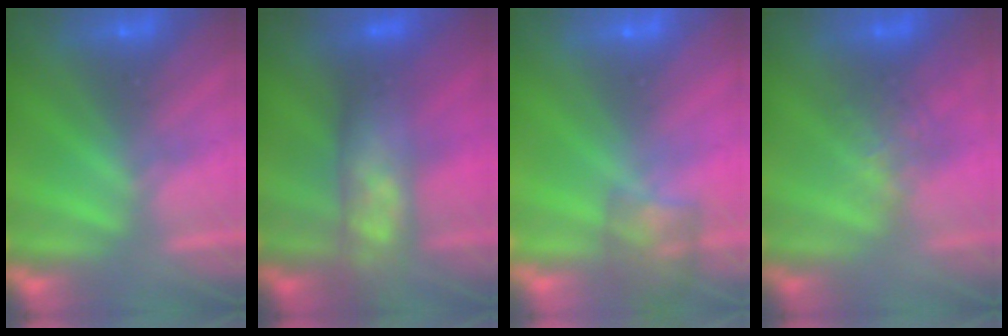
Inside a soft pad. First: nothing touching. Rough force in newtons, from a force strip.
{"total": 7.4}
{"total": 7.3}
{"total": 2.6}